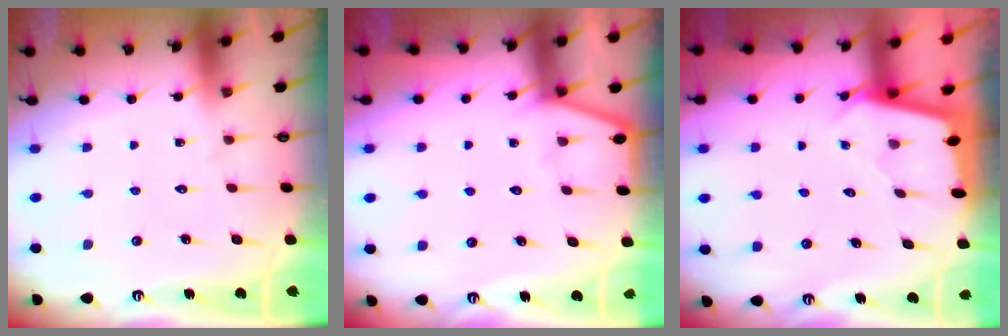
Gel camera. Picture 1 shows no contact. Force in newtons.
{"total": 2.6, "press": 2.6, "slide": 0.3}
{"total": 1.8, "press": 1.8, "slide": 0.2}